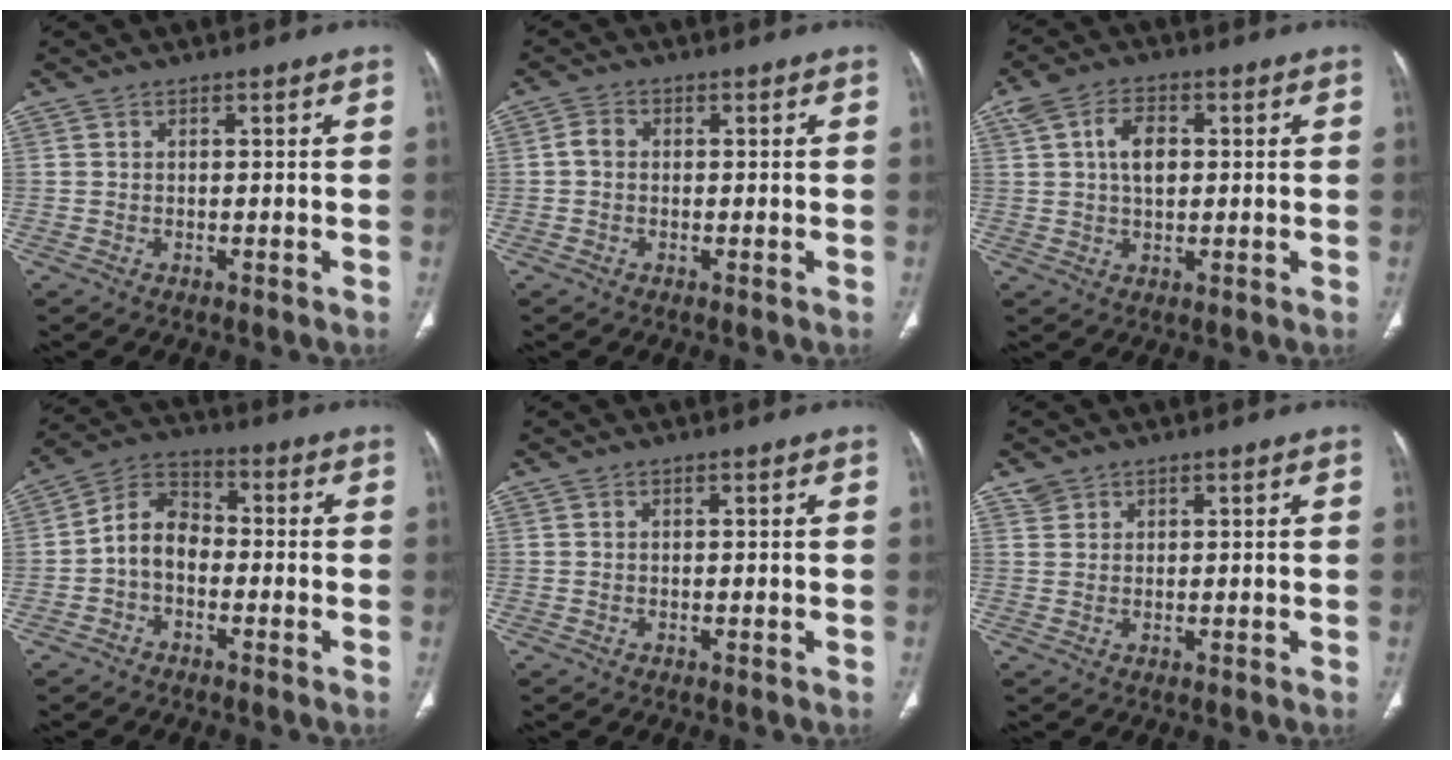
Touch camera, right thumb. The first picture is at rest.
{"total": 2.0, "force": [-0.1, 1.6, 1.2], "torque": [-0.019, 0.005, -0.008]}
{"total": 6.6, "force": [1.1, 4.2, 5.0], "torque": [-0.083, 0.008, 0.018]}
{"total": 7.7, "force": [-1.7, 5.4, 5.2], "torque": [-0.078, 0.032, -0.048]}
{"total": 0.0}
{"total": 1.6, "force": [1.1, 1.1, 0.0], "torque": [0.011, -0.002, 0.015]}